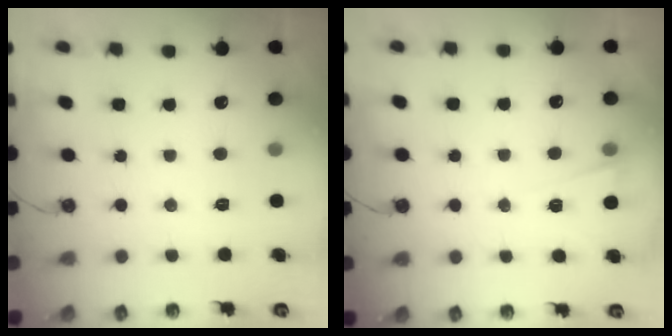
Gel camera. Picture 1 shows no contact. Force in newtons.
{"total": 3.0, "press": 2.8, "slide": 1.0}